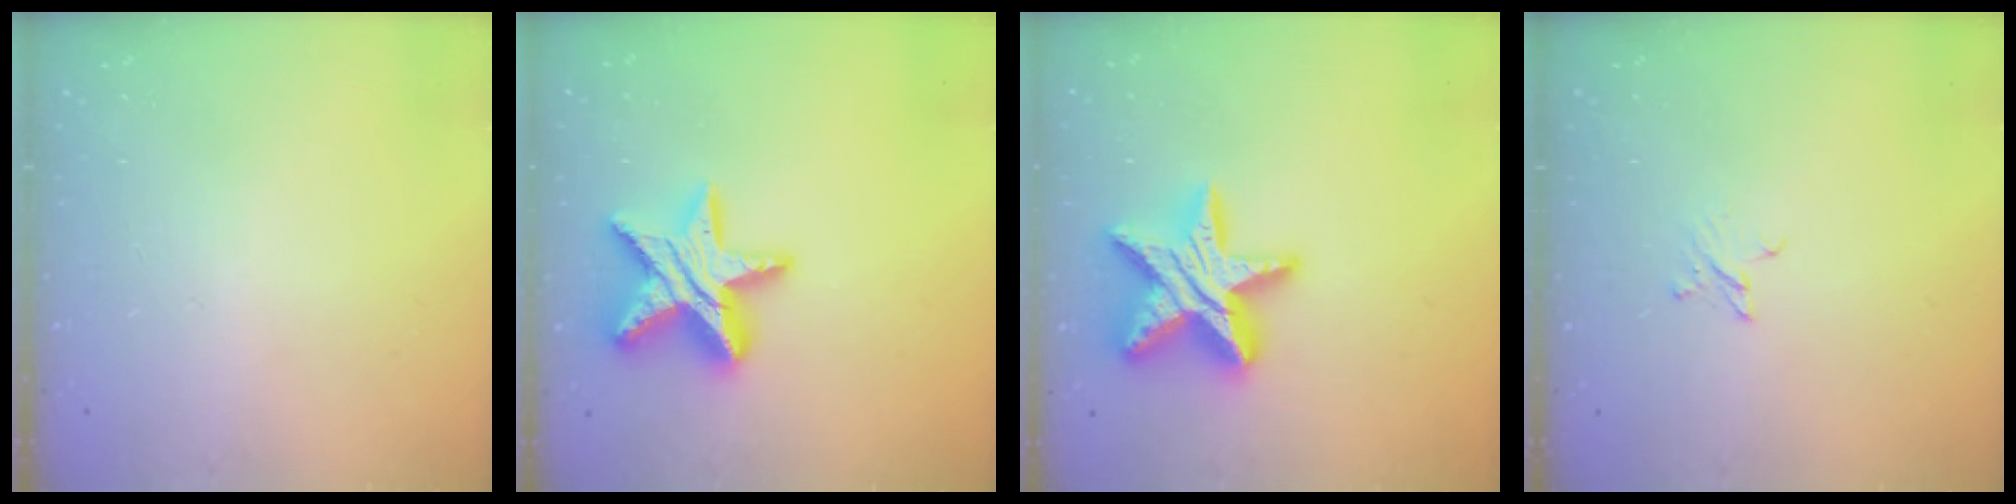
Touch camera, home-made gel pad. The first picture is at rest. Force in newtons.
{"total": 16.3, "press": 16.2, "slide": 1.4}
{"total": 19.8, "press": 19.8, "slide": 1.6}
{"total": 2.9, "press": 2.9, "slide": 0.2}